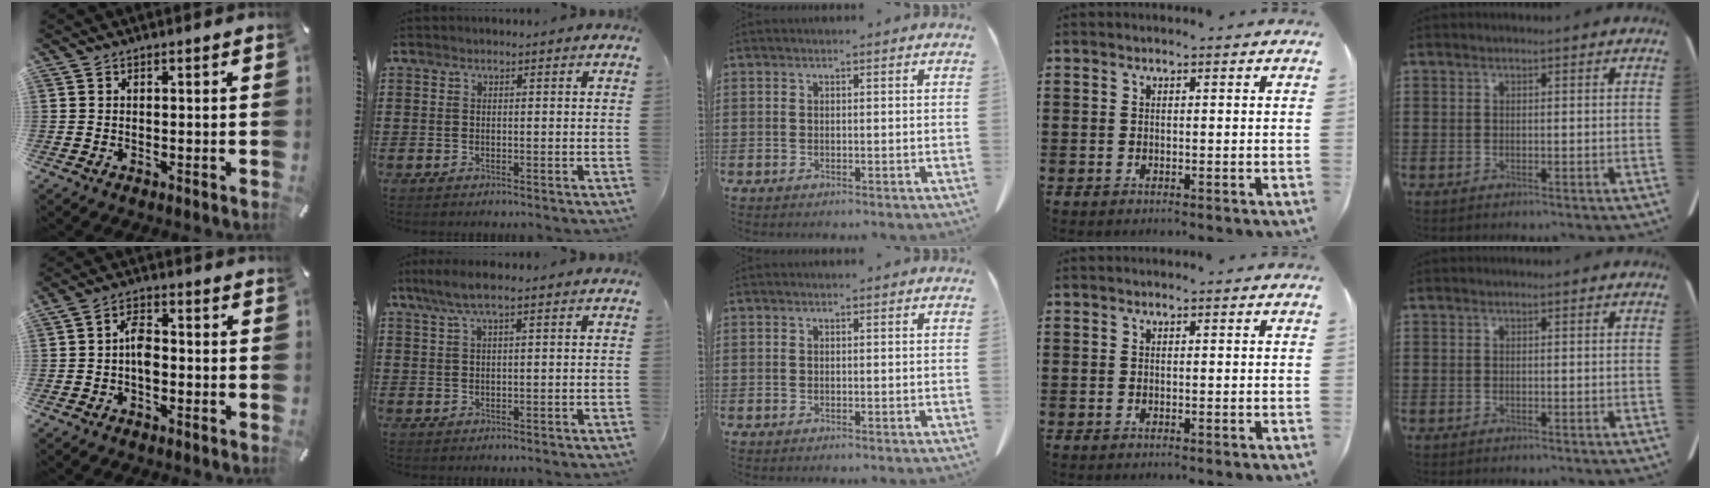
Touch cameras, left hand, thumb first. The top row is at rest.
{"thumb": {"total": 5.2, "force": [-1.3, 2.9, 4.0], "torque": [-0.085, 0.008, -0.025]}, "index": {"total": 3.8, "force": [1.9, 0.5, 3.2], "torque": [-0.071, 0.001, 0.032]}}